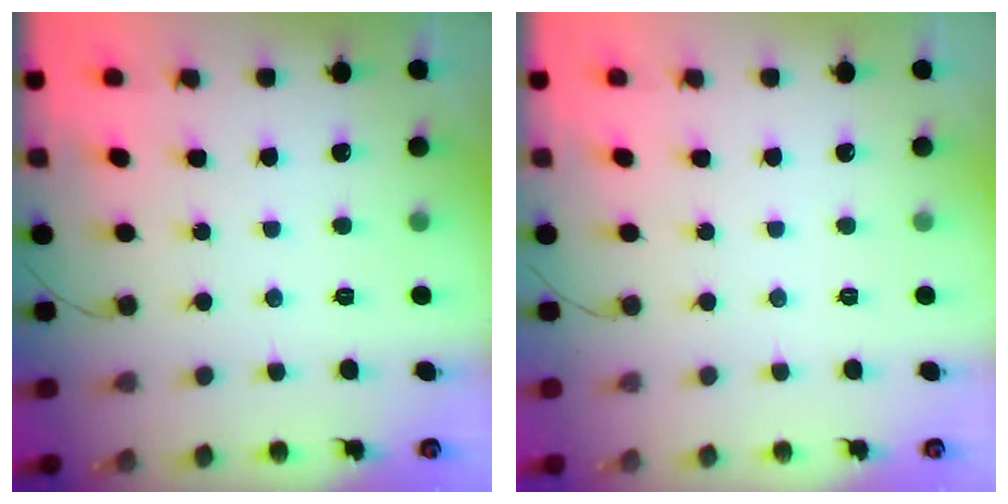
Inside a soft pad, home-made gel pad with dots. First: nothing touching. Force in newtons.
{"total": 0.0}